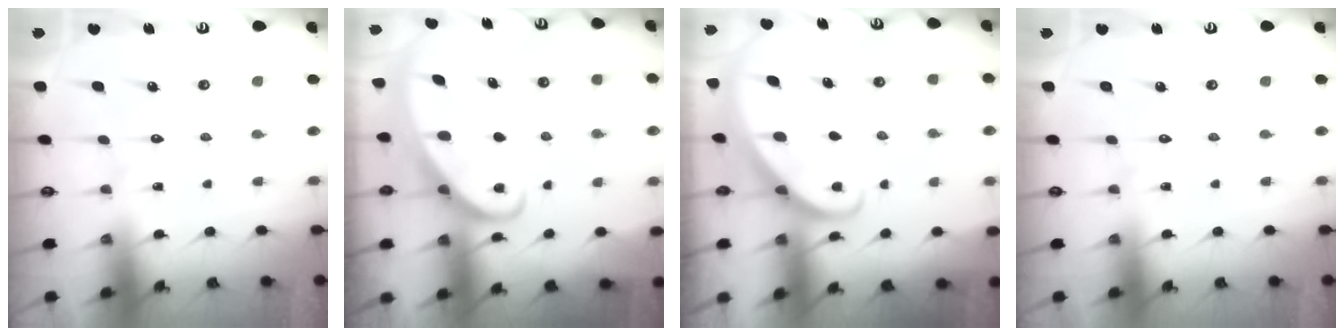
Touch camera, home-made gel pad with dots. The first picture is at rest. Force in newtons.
{"total": 2.5, "press": 2.5, "slide": 0.3}
{"total": 2.6, "press": 2.6, "slide": 0.2}
{"total": 0.0}